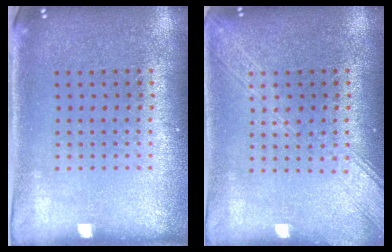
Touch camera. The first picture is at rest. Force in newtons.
{"total": 3.4, "press": 3.3, "slide": 0.5}